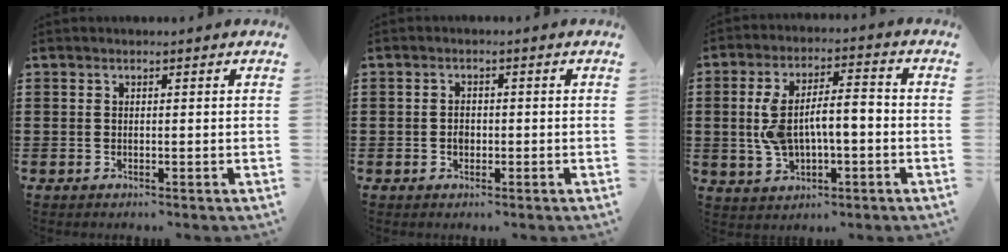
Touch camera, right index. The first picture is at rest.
{"total": 1.6, "force": [-0.3, 1.1, 1.1], "torque": [-0.022, 0.004, -0.006]}
{"total": 8.7, "force": [-0.7, 4.0, 7.7], "torque": [-0.168, 0.004, -0.020]}